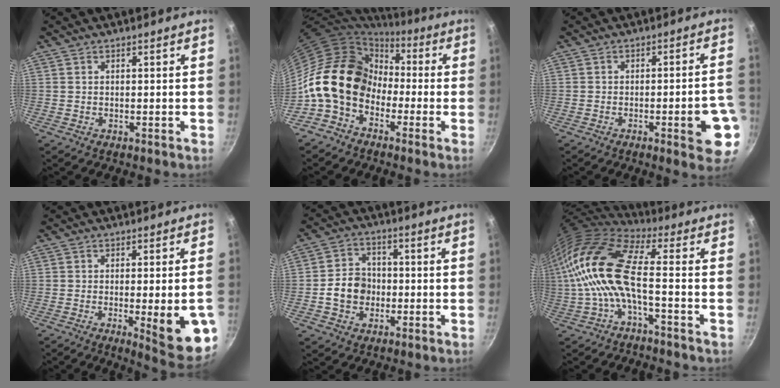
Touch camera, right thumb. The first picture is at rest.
{"total": 15.8, "force": [-1.9, 12.2, 9.8], "torque": [-0.136, 0.043, -0.053]}
{"total": 10.0, "force": [-3.4, 2.7, 9.0], "torque": [-0.089, 0.024, -0.038]}
{"total": 13.2, "force": [-3.3, 3.2, 12.4], "torque": [-0.133, 0.002, -0.034]}
{"total": 8.2, "force": [-1.4, 6.9, 4.2], "torque": [-0.044, 0.017, -0.032]}
{"total": 16.0, "force": [-1.4, 5.7, 14.9], "torque": [-0.312, 0.025, -0.040]}